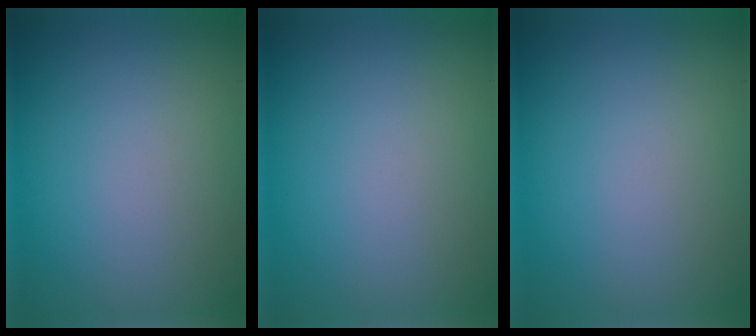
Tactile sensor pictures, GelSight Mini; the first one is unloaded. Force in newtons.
{"total": 0.0}
{"total": 0.0}